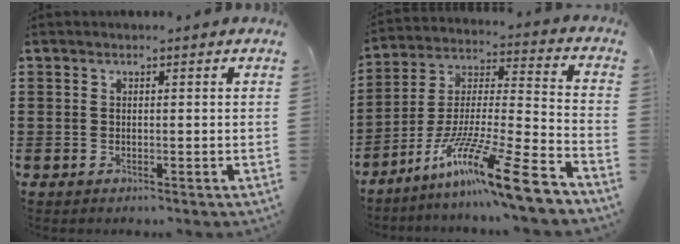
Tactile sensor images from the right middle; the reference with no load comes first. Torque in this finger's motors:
{"motor_torque": [2.14, 0.00, 0.59, 0.21]}